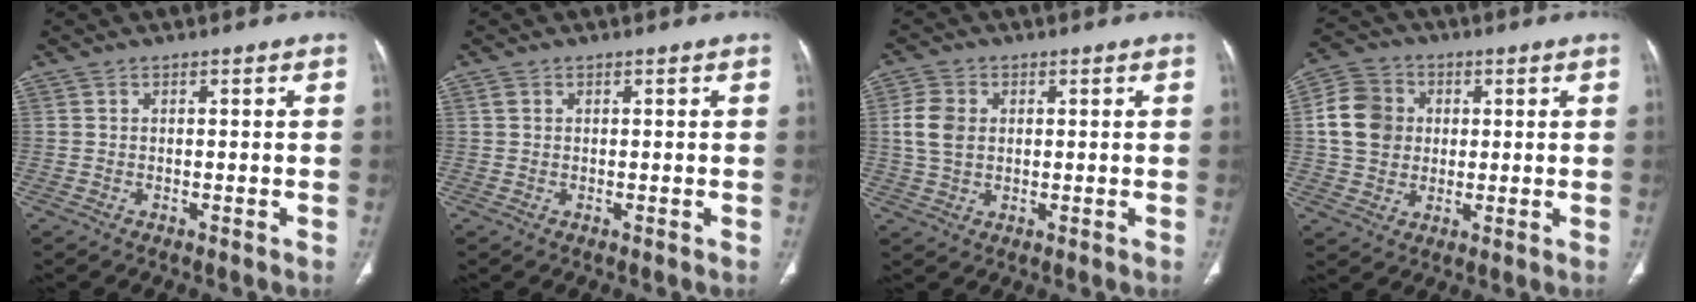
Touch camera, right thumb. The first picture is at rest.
{"total": 0.7, "force": [0.3, 0.5, 0.4], "torque": [-0.008, 0.005, 0.005]}
{"total": 6.3, "force": [1.0, 4.6, 4.1], "torque": [-0.082, 0.003, 0.022]}
{"total": 10.5, "force": [1.3, 9.1, 4.9], "torque": [-0.076, 0.009, 0.018]}